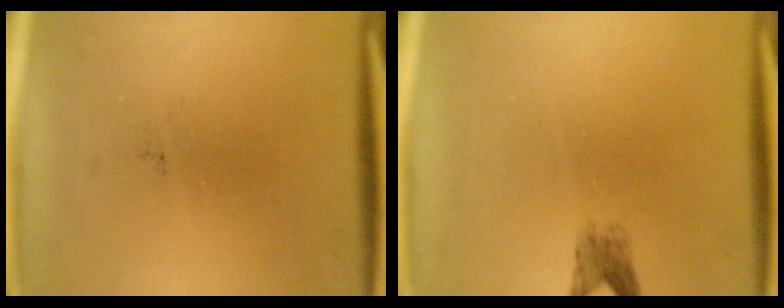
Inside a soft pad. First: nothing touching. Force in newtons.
{"total": 2.0}